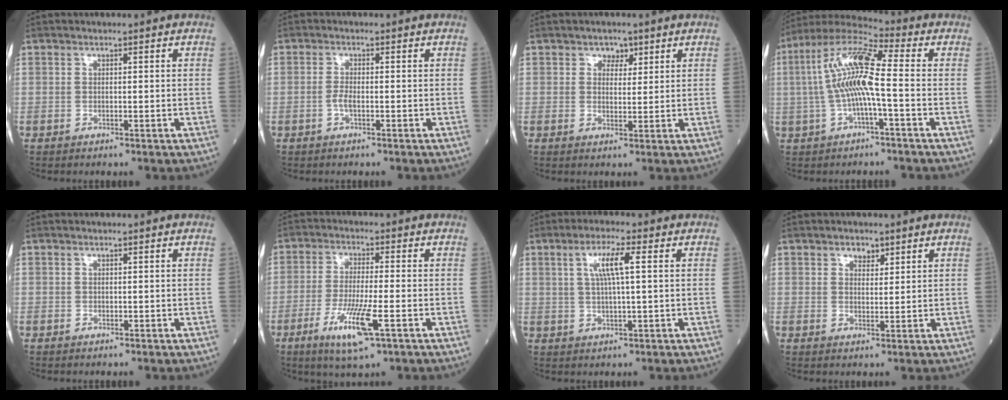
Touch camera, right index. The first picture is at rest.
{"total": 1.6, "force": [-0.7, 0.4, 1.4], "torque": [-0.031, 0.001, -0.015]}
{"total": 2.4, "force": [1.3, 1.8, 1.0], "torque": [-0.011, 0.001, 0.018]}
{"total": 11.3, "force": [-0.6, 1.3, 11.2], "torque": [-0.230, 0.028, -0.017]}
{"total": 0.0}
{"total": 8.9, "force": [-4.0, 0.7, 7.8], "torque": [-0.155, -0.021, -0.070]}
{"total": 5.4, "force": [1.5, 0.3, 5.2], "torque": [-0.103, 0.005, 0.030]}
{"total": 2.1, "force": [1.4, 1.3, 1.0], "torque": [-0.016, -0.001, 0.023]}